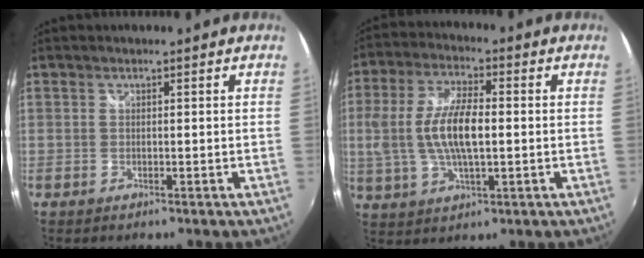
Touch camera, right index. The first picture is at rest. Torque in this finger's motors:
{"motor_torque": [0.53, -0.03, 0.40, 0.21]}